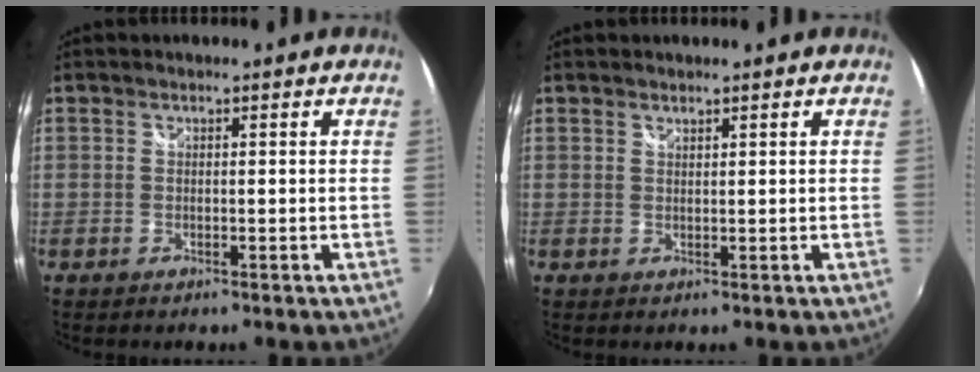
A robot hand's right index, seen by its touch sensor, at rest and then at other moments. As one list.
[{"total": 0.8, "force": [0.7, 0.2, 0.2], "torque": [-0.002, 0.000, 0.013]}]